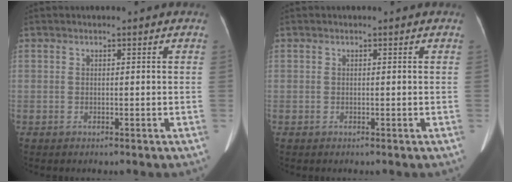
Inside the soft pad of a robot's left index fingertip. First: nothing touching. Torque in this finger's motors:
{"motor_torque": [0.23, 0.03, -0.05, 0.01]}